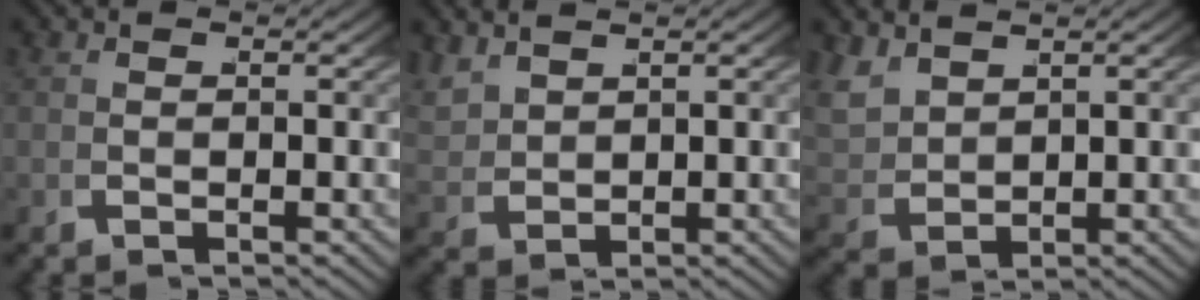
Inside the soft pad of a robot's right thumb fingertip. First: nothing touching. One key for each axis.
{"total": 2.6, "fx": 2.0, "fy": 1.1, "fz": 1.2, "tx": -0.030, "ty": 0.002, "tz": 0.049}
{"total": 3.4, "fx": 1.9, "fy": 2.0, "fz": 2.0, "tx": -0.053, "ty": -0.005, "tz": 0.047}